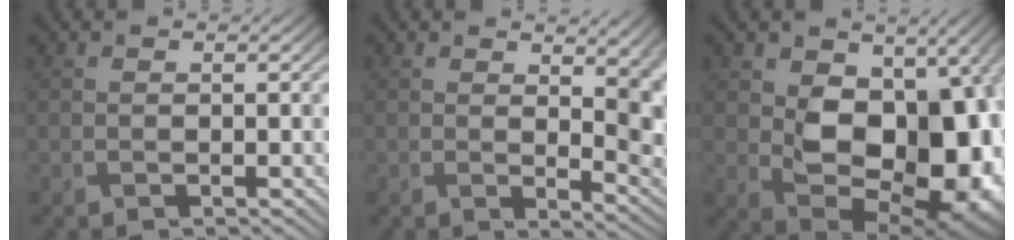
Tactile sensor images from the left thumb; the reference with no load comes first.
{"total": 6.8, "force": [2.0, 3.2, 5.7], "torque": [-0.072, -0.014, 0.046]}
{"total": 16.2, "force": [-0.2, 10.7, 12.1], "torque": [-0.149, -0.032, 0.021]}